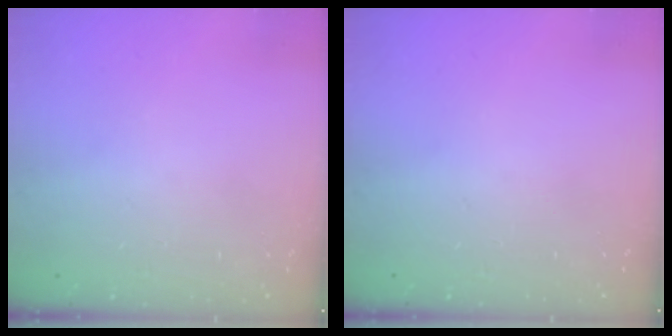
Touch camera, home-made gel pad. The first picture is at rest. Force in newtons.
{"total": 0.0}